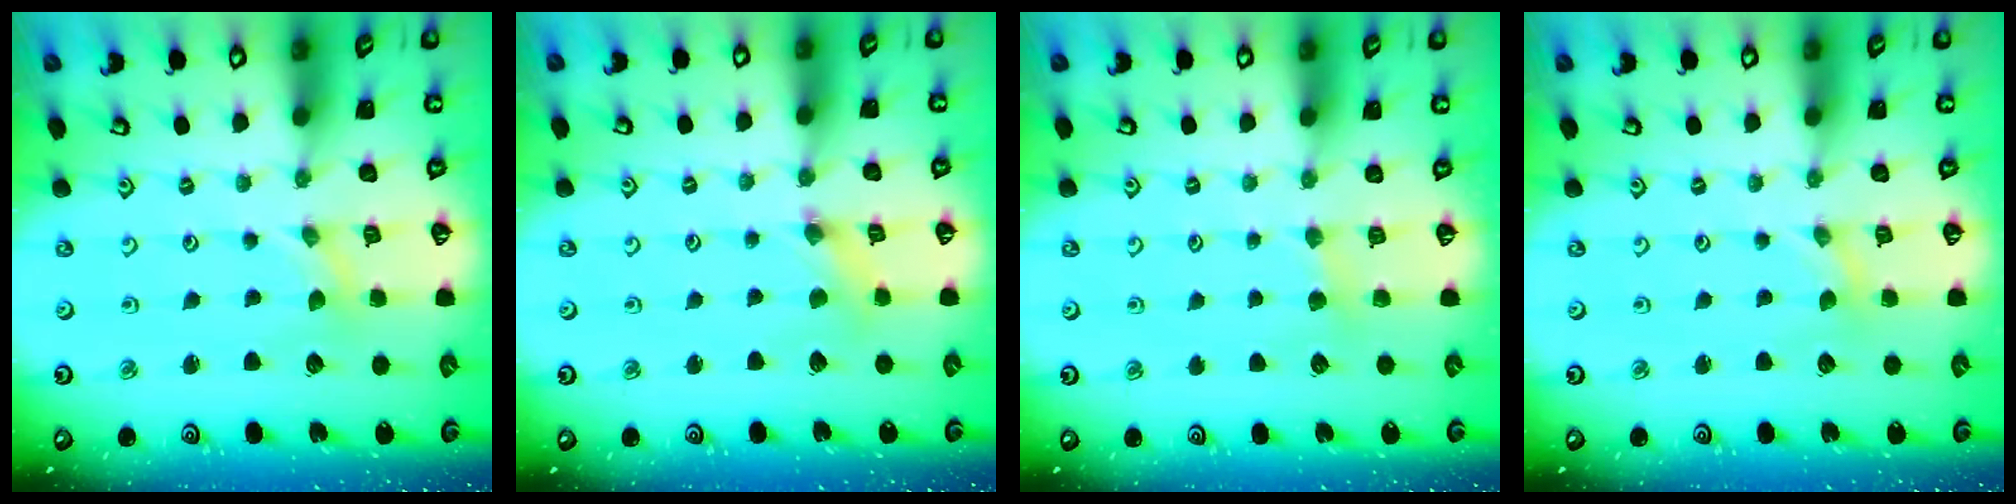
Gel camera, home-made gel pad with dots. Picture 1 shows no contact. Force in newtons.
{"total": 2.4, "press": 2.3, "slide": 0.4}
{"total": 3.0, "press": 3.0, "slide": 0.5}
{"total": 0.0}